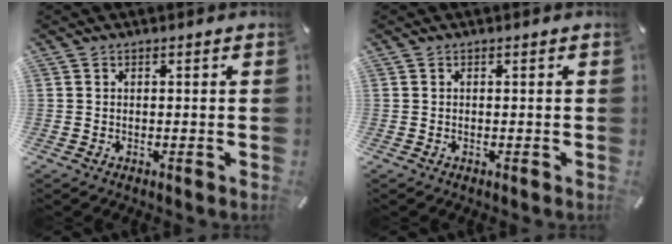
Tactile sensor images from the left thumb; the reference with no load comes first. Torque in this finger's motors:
{"motor_torque": [-0.07, -0.06, -0.07, 0.09, 0.00]}